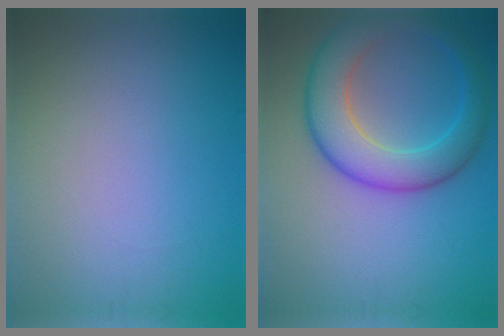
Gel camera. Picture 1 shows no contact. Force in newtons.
{"total": 7.0, "press": 7.0, "slide": 0.1}